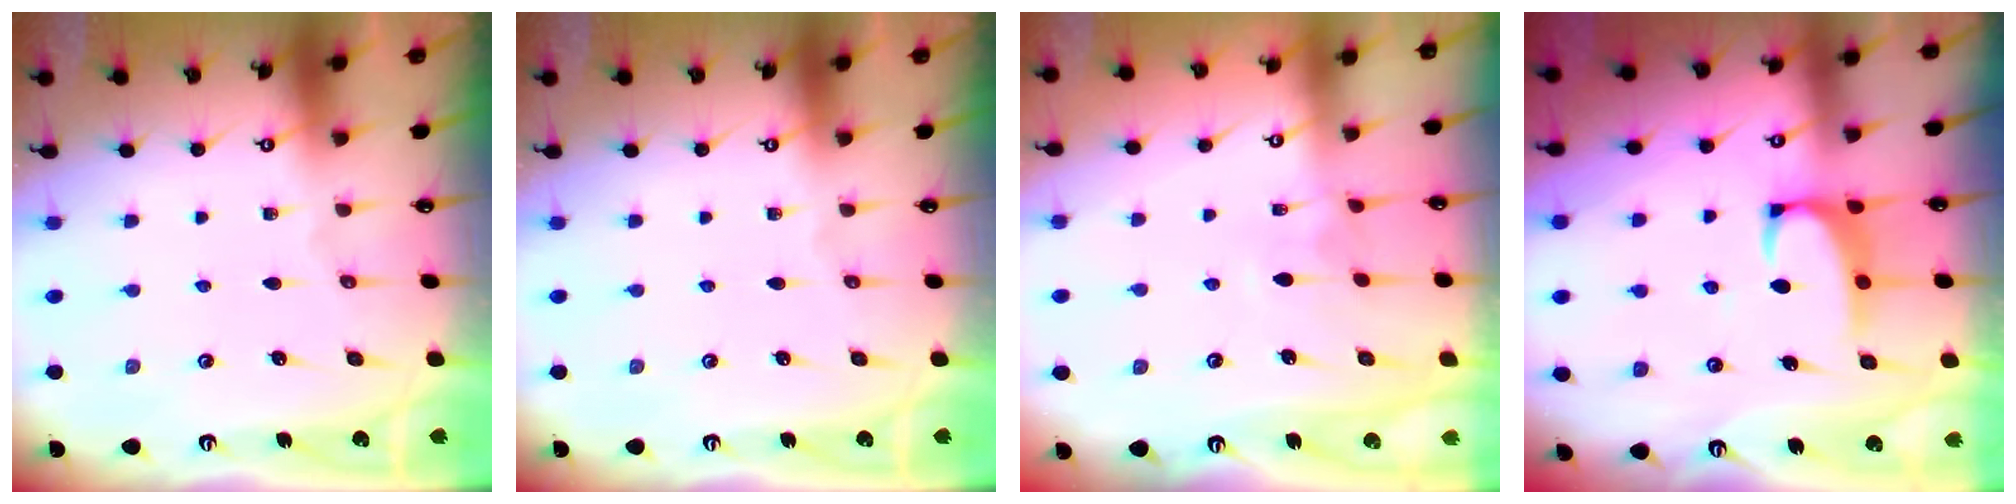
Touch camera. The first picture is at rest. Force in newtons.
{"total": 0.0}
{"total": 3.3, "press": 3.3, "slide": 0.2}
{"total": 2.5, "press": 2.4, "slide": 0.8}